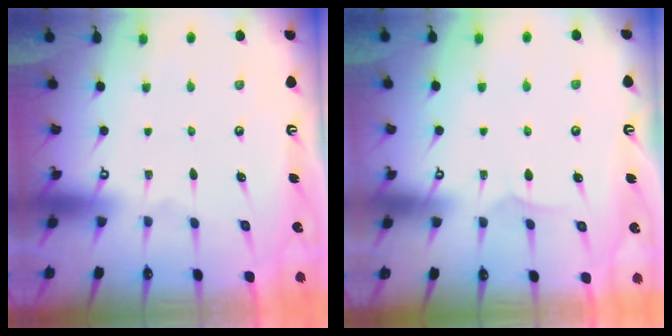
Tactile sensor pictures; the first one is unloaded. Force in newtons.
{"total": 5.0, "press": 4.9, "slide": 0.4}